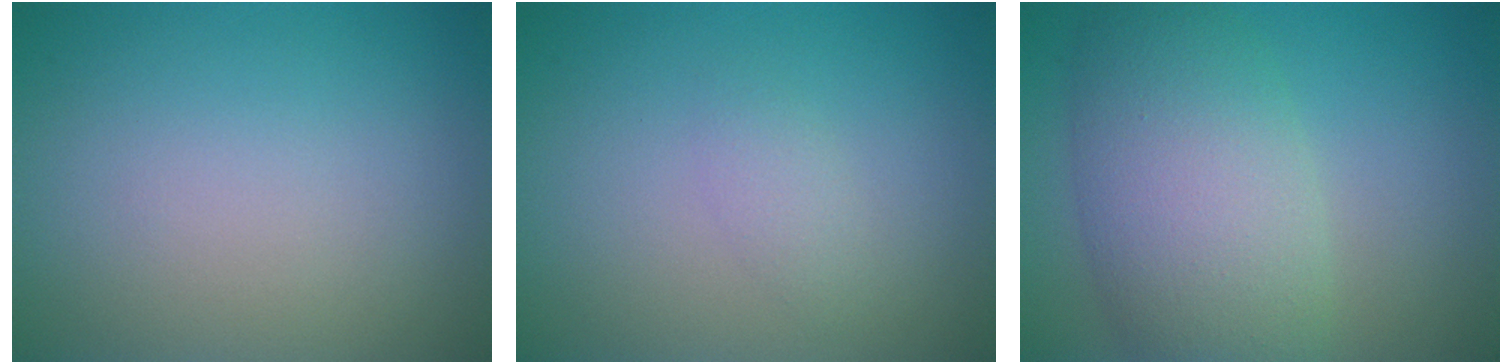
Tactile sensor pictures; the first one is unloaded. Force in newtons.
{"total": 1.2, "press": 1.2, "slide": 0.1}
{"total": 8.1, "press": 8.1, "slide": 0.4}